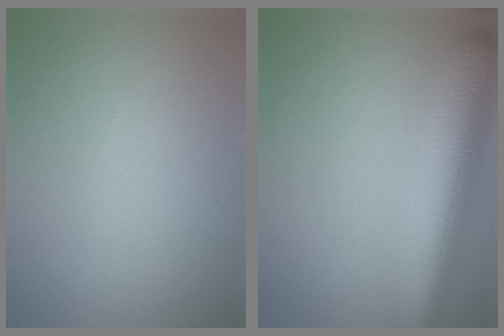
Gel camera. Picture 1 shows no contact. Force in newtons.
{"total": 8.5, "press": 8.5, "slide": 0.4}